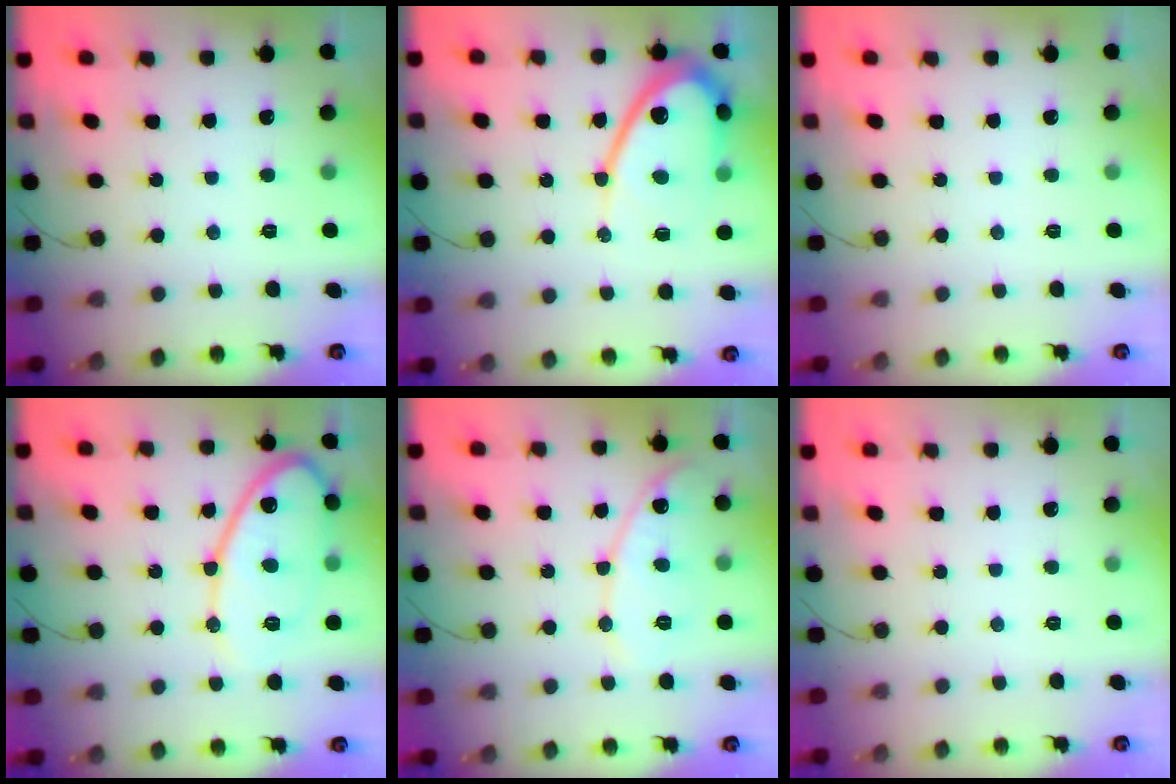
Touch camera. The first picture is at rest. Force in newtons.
{"total": 12.5, "press": 12.5, "slide": 1.1}
{"total": 0.0}
{"total": 14.5, "press": 14.4, "slide": 1.3}
{"total": 11.0, "press": 11.0, "slide": 1.0}
{"total": 0.0}